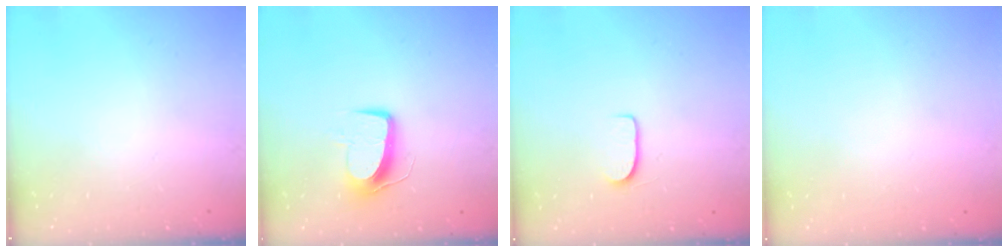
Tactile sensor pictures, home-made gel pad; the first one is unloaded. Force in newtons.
{"total": 10.1, "press": 10.1, "slide": 0.1}
{"total": 5.9, "press": 5.9, "slide": 0.5}
{"total": 0.0}